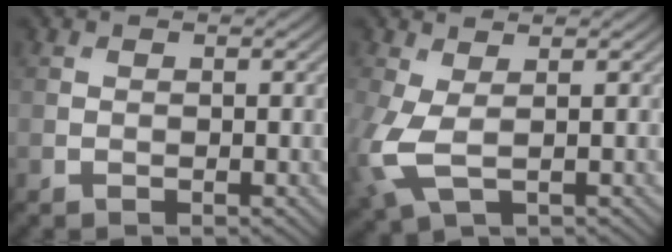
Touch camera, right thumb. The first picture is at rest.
{"total": 5.4, "force": [-0.1, 2.8, 4.6], "torque": [-0.142, -0.004, -0.001]}